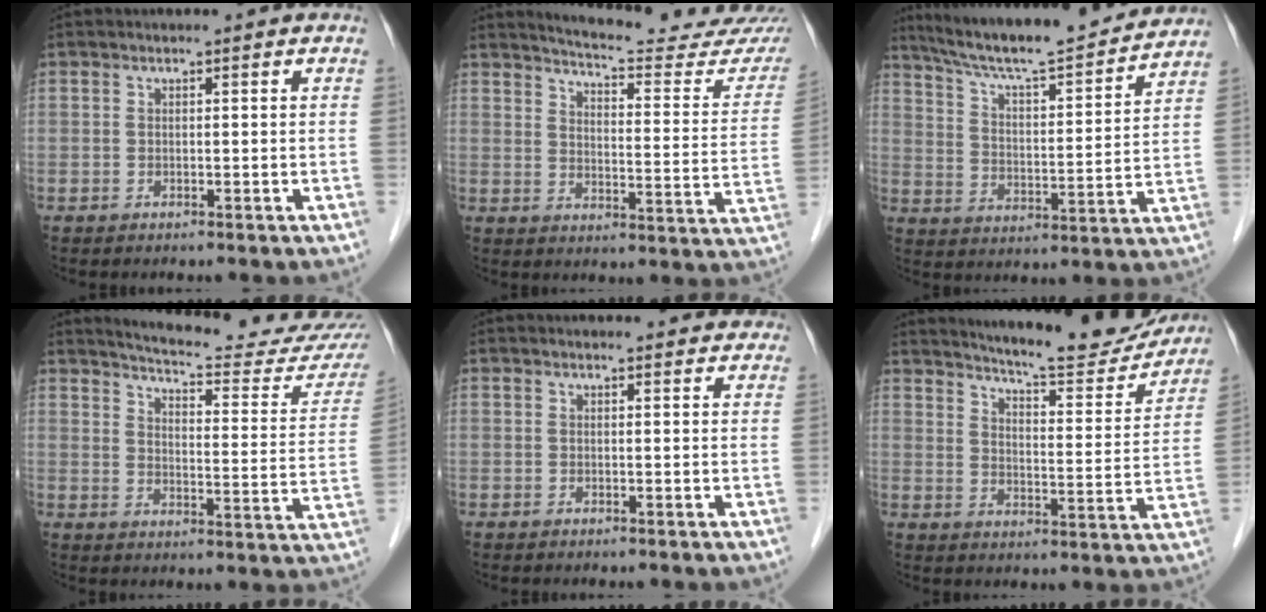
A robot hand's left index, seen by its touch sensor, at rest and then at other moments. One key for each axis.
{"total": 19.7, "fx": 18.9, "fy": 1.2, "fz": 5.6, "tx": -0.073, "ty": -0.091, "tz": 0.221}
{"total": 18.9, "fx": 17.3, "fy": 1.1, "fz": 7.7, "tx": -0.133, "ty": 0.004, "tz": 0.261}
{"total": 20.6, "fx": 19.7, "fy": 1.3, "fz": 6.1, "tx": -0.082, "ty": -0.089, "tz": 0.232}
{"total": 5.2, "fx": 4.9, "fy": 1.3, "fz": 1.1, "tx": -0.006, "ty": 0.011, "tz": 0.045}
{"total": 17.0, "fx": 16.0, "fy": 1.8, "fz": 5.5, "tx": -0.080, "ty": -0.041, "tz": 0.208}